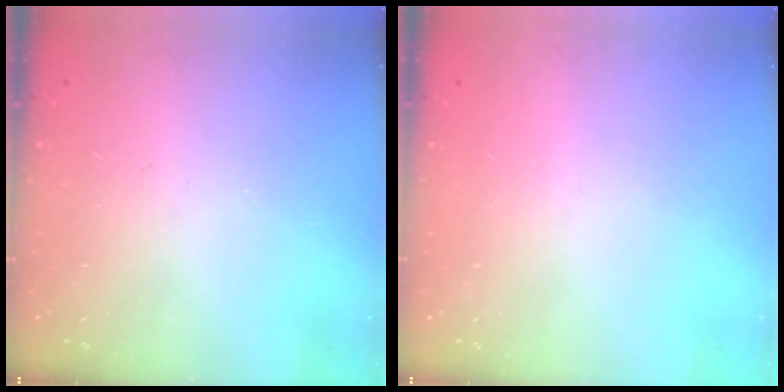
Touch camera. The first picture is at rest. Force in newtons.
{"total": 0.0}